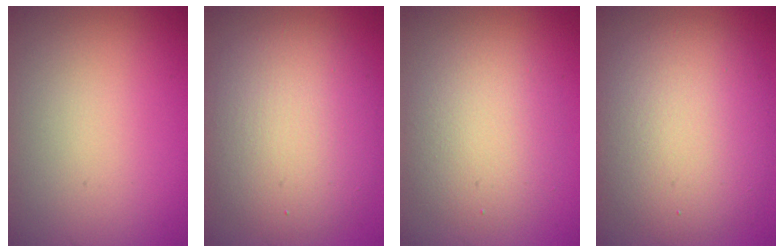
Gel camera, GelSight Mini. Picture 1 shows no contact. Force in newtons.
{"total": 8.5, "press": 8.5, "slide": 0.3}
{"total": 4.7, "press": 4.6, "slide": 0.5}
{"total": 9.3, "press": 9.3, "slide": 0.3}